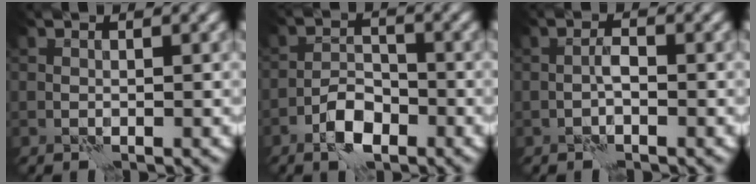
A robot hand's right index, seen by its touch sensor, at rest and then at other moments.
{"total": 3.8, "force": [-2.4, 1.8, 2.4], "torque": [-0.036, 0.006, -0.048]}
{"total": 1.1, "force": [-0.5, 0.3, 0.9], "torque": [-0.016, 0.009, -0.011]}